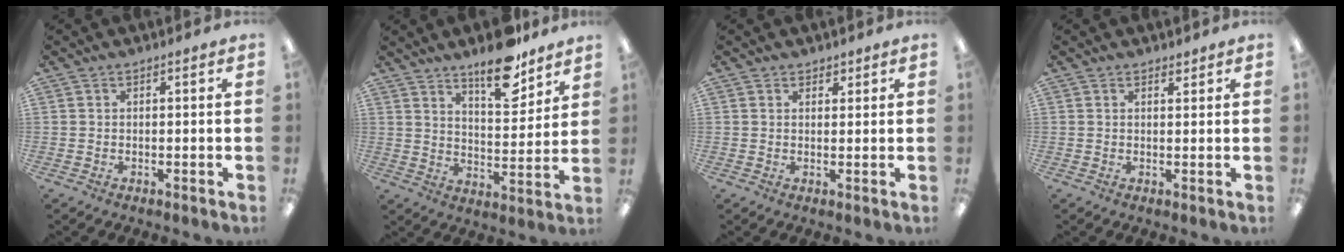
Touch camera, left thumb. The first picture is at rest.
{"total": 13.4, "force": [10.5, 4.7, 6.9], "torque": [-0.083, -0.072, 0.180]}
{"total": 1.7, "force": [1.3, 1.1, 0.1], "torque": [0.006, -0.002, 0.023]}
{"total": 1.4, "force": [1.3, 0.6, 0.2], "torque": [0.003, -0.004, 0.022]}